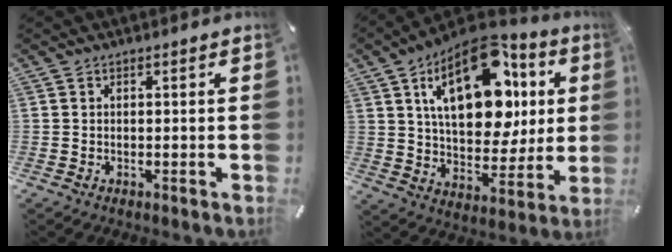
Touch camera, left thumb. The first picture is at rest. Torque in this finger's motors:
{"motor_torque": [2.54, 2.47, 2.41, -0.36, 0.79]}